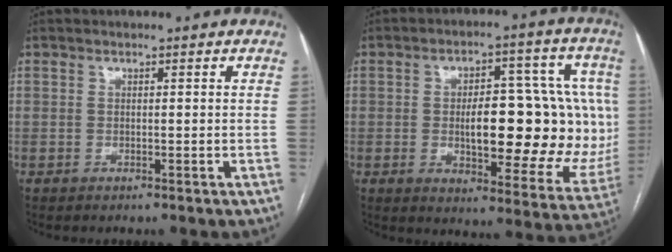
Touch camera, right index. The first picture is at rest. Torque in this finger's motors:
{"motor_torque": [1.55, -0.59, 1.05, 0.18]}